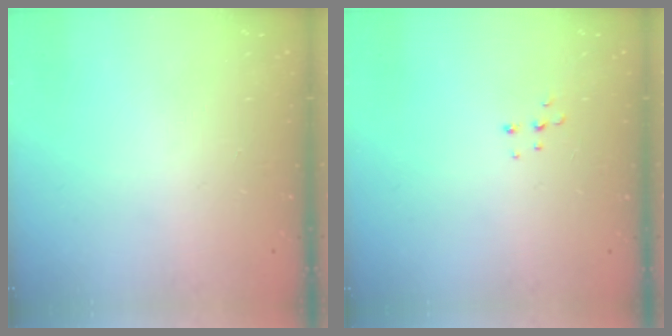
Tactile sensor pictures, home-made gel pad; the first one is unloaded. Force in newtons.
{"total": 5.1, "press": 5.0, "slide": 0.4}